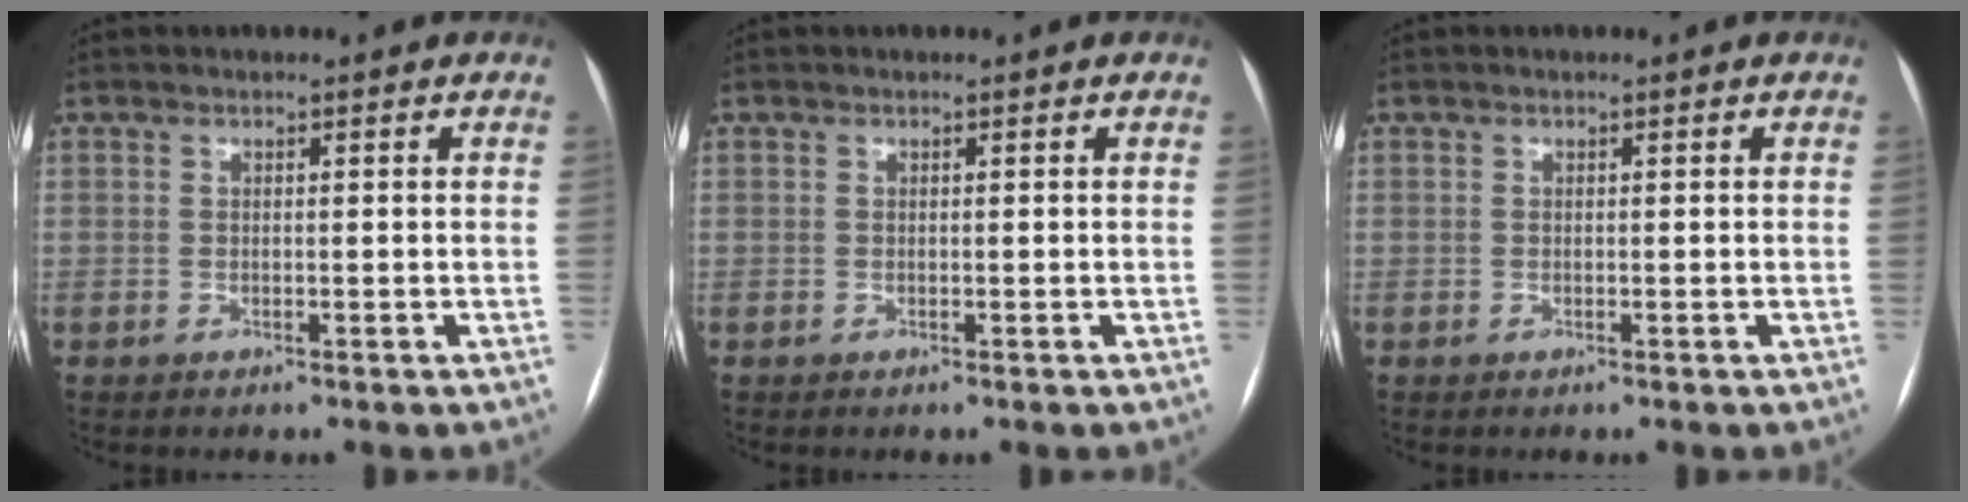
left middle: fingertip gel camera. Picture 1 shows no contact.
{"total": 0.0}
{"total": 0.0}